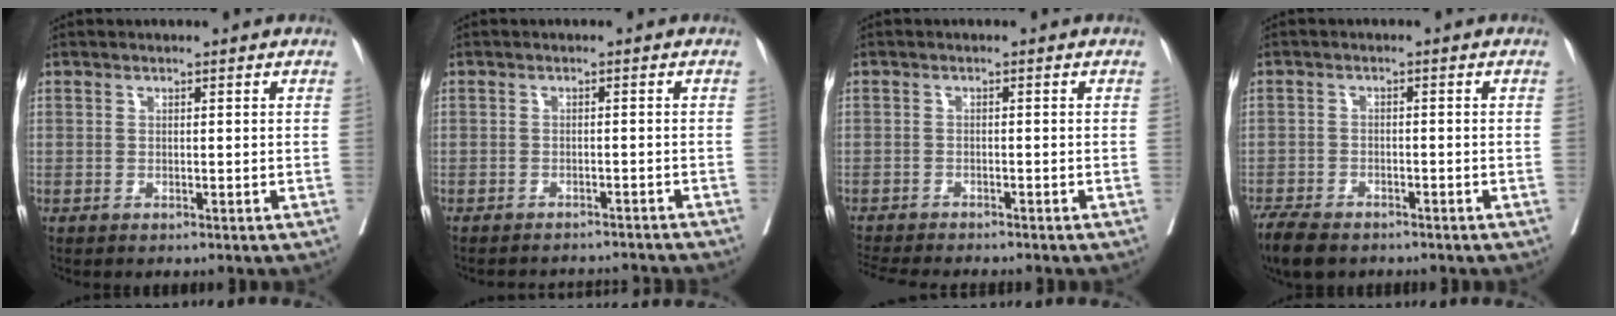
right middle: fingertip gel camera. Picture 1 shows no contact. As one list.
[{"total": 7.7, "force": [-7.6, 1.1, 0.7], "torque": [-0.008, 0.013, -0.095]}, {"total": 9.2, "force": [-8.4, 1.1, 3.7], "torque": [-0.052, -0.012, -0.123]}, {"total": 6.1, "force": [-4.9, 2.3, 2.8], "torque": [-0.048, -0.009, -0.081]}]